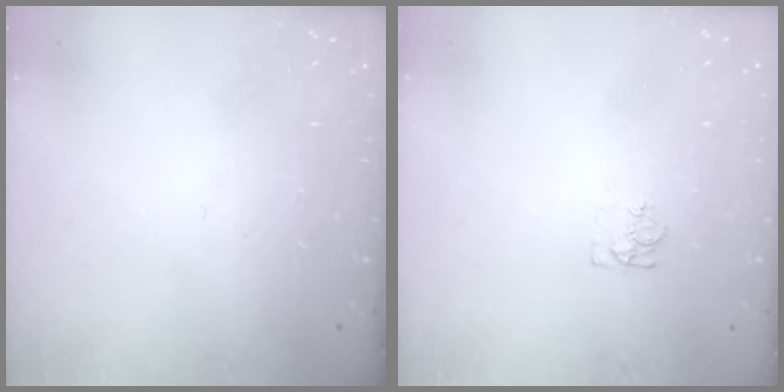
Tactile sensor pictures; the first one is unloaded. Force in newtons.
{"total": 3.1, "press": 3.1, "slide": 0.5}